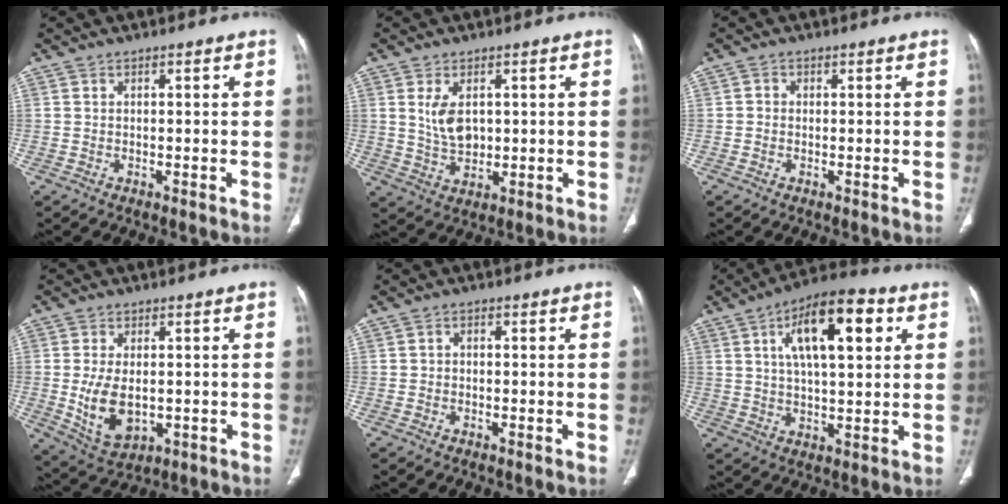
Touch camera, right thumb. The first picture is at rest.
{"total": 6.0, "force": [1.4, 3.7, 4.5], "torque": [-0.075, -0.010, 0.037]}
{"total": 1.2, "force": [-0.1, 1.1, 0.4], "torque": [-0.001, 0.003, -0.004]}
{"total": 9.2, "force": [-0.8, 5.6, 7.3], "torque": [-0.128, -0.010, 0.002]}
{"total": 1.1, "force": [-0.1, 0.9, 0.5], "torque": [-0.002, 0.004, -0.006]}
{"total": 15.9, "force": [5.6, 6.3, 13.5], "torque": [-0.198, 0.003, 0.085]}